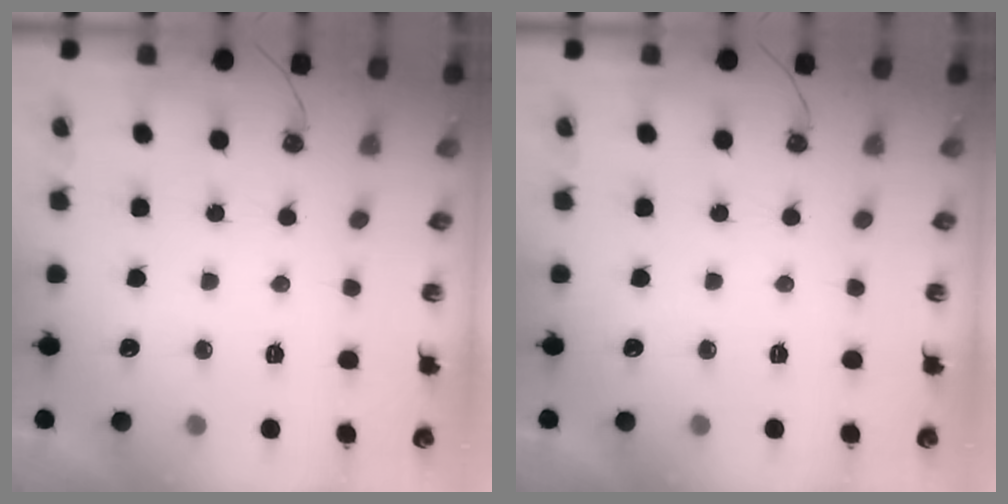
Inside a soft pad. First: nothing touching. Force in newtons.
{"total": 0.0}